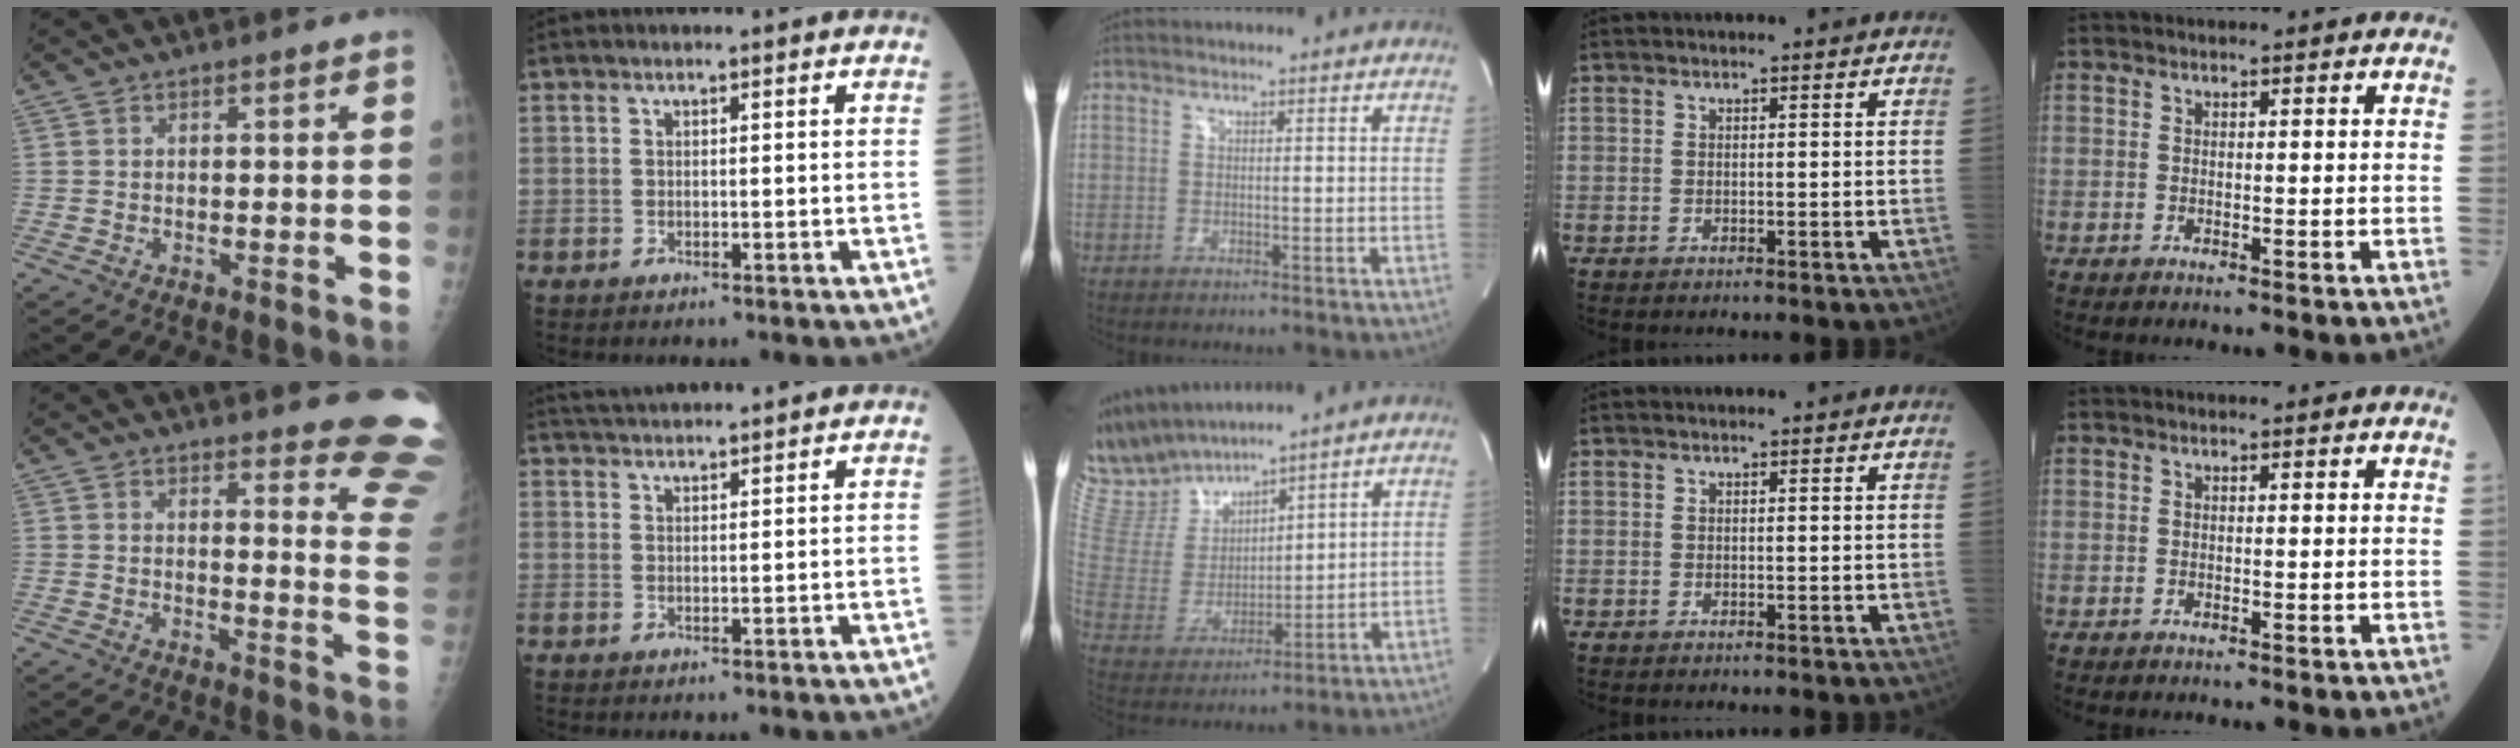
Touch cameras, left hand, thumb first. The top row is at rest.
{"thumb": {"total": 14.3, "force": [13.2, 2.1, 5.1], "torque": [-0.024, -0.137, 0.123]}, "index": {"total": 6.6, "force": [6.2, -0.3, 2.0], "torque": [-0.039, 0.031, 0.096]}, "middle": {"total": 12.0, "force": [11.4, 2.2, 2.9], "torque": [-0.084, 0.011, 0.247]}}